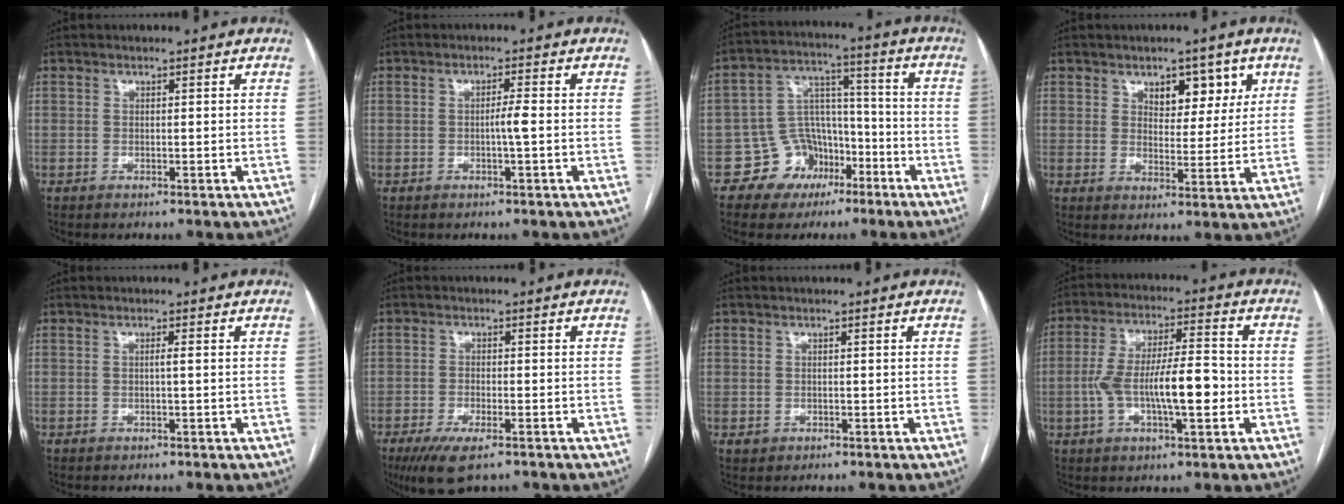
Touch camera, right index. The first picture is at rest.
{"total": 2.0, "force": [-0.4, -0.4, 1.9], "torque": [-0.031, 0.000, -0.007]}
{"total": 9.4, "force": [-4.8, 7.9, 1.9], "torque": [-0.027, 0.046, -0.068]}
{"total": 6.1, "force": [3.3, 3.5, 3.8], "torque": [-0.040, 0.005, 0.050]}
{"total": 0.7, "force": [0.0, -0.3, 0.6], "torque": [-0.008, 0.001, -0.001]}
{"total": 6.5, "force": [-4.1, 1.9, 4.6], "torque": [-0.084, -0.015, -0.066]}
{"total": 1.3, "force": [-0.1, 1.3, 0.1], "torque": [-0.001, 0.003, 0.002]}
{"total": 12.2, "force": [-2.1, 2.8, 11.7], "torque": [-0.216, 0.017, -0.034]}